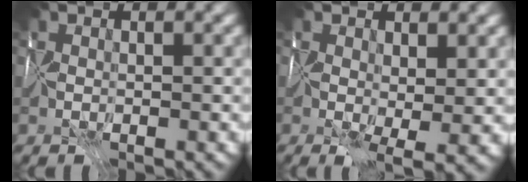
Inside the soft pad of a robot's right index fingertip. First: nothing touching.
{"total": 4.1, "force": [0.2, 1.5, 3.8], "torque": [-0.063, -0.010, 0.002]}